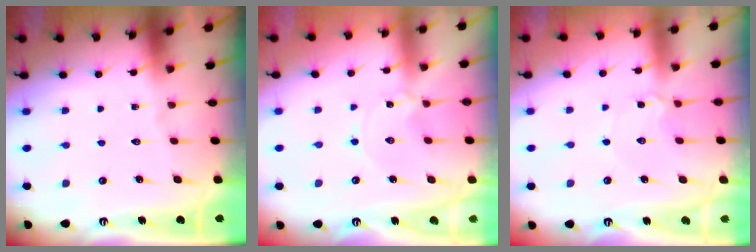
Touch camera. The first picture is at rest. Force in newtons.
{"total": 0.0}
{"total": 2.6, "press": 2.6, "slide": 0.3}